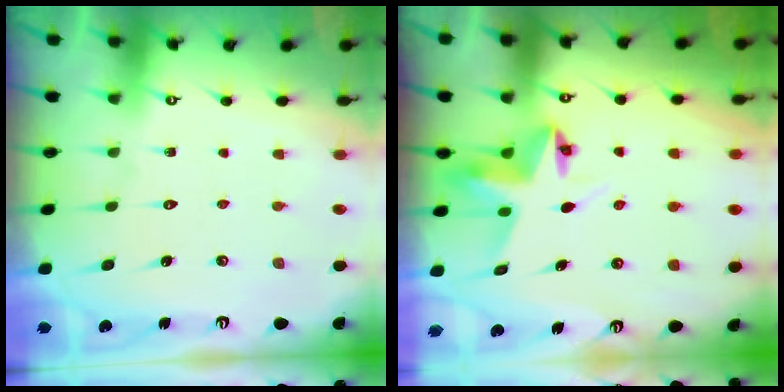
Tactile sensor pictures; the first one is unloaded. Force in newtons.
{"total": 5.5, "press": 5.5, "slide": 0.2}